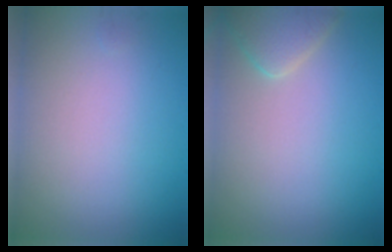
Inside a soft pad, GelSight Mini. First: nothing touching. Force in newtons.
{"total": 2.8, "press": 2.8, "slide": 0.1}